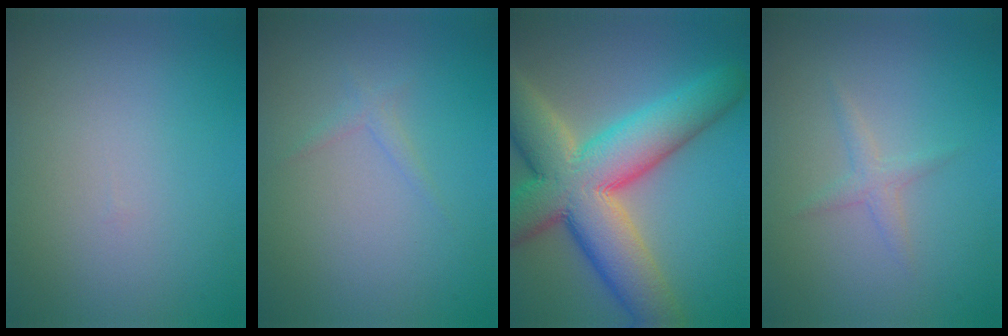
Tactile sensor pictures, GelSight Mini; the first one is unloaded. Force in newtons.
{"total": 0.8, "press": 0.8, "slide": 0.0}
{"total": 12.6, "press": 12.6, "slide": 0.9}
{"total": 1.2, "press": 1.2, "slide": 0.0}